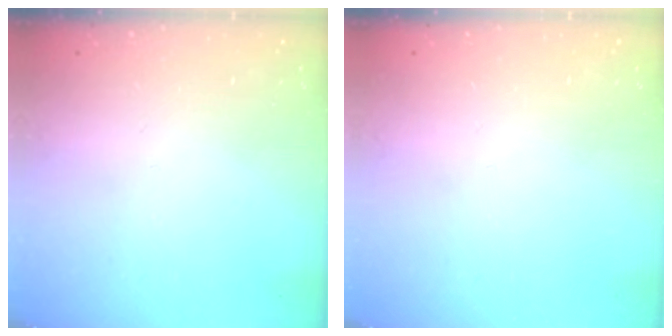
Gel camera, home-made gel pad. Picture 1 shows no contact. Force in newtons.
{"total": 0.0}